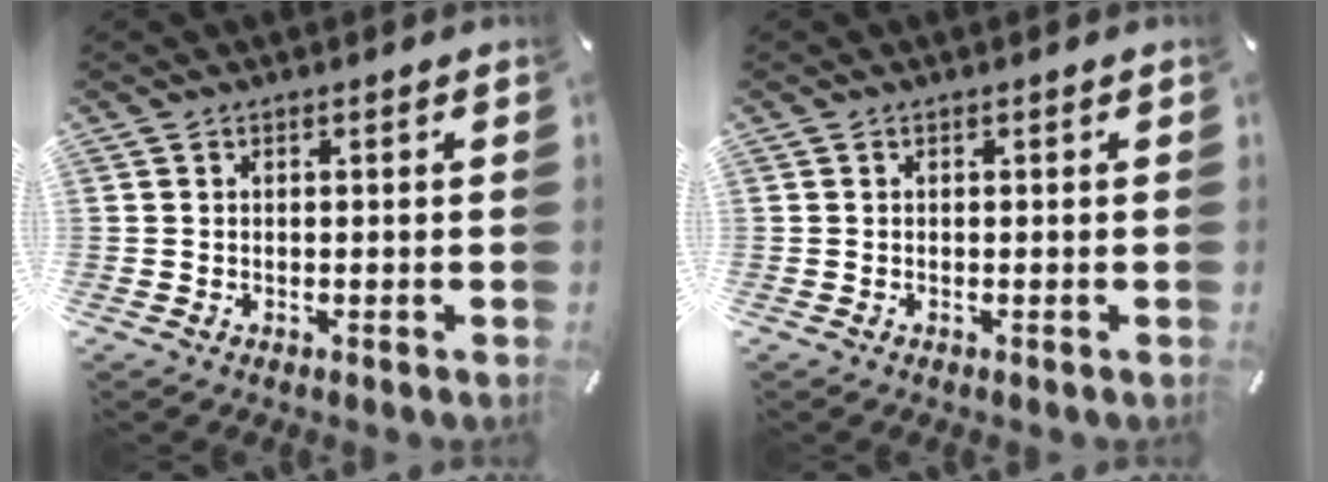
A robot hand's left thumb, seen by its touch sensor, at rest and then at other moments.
{"total": 0.0}